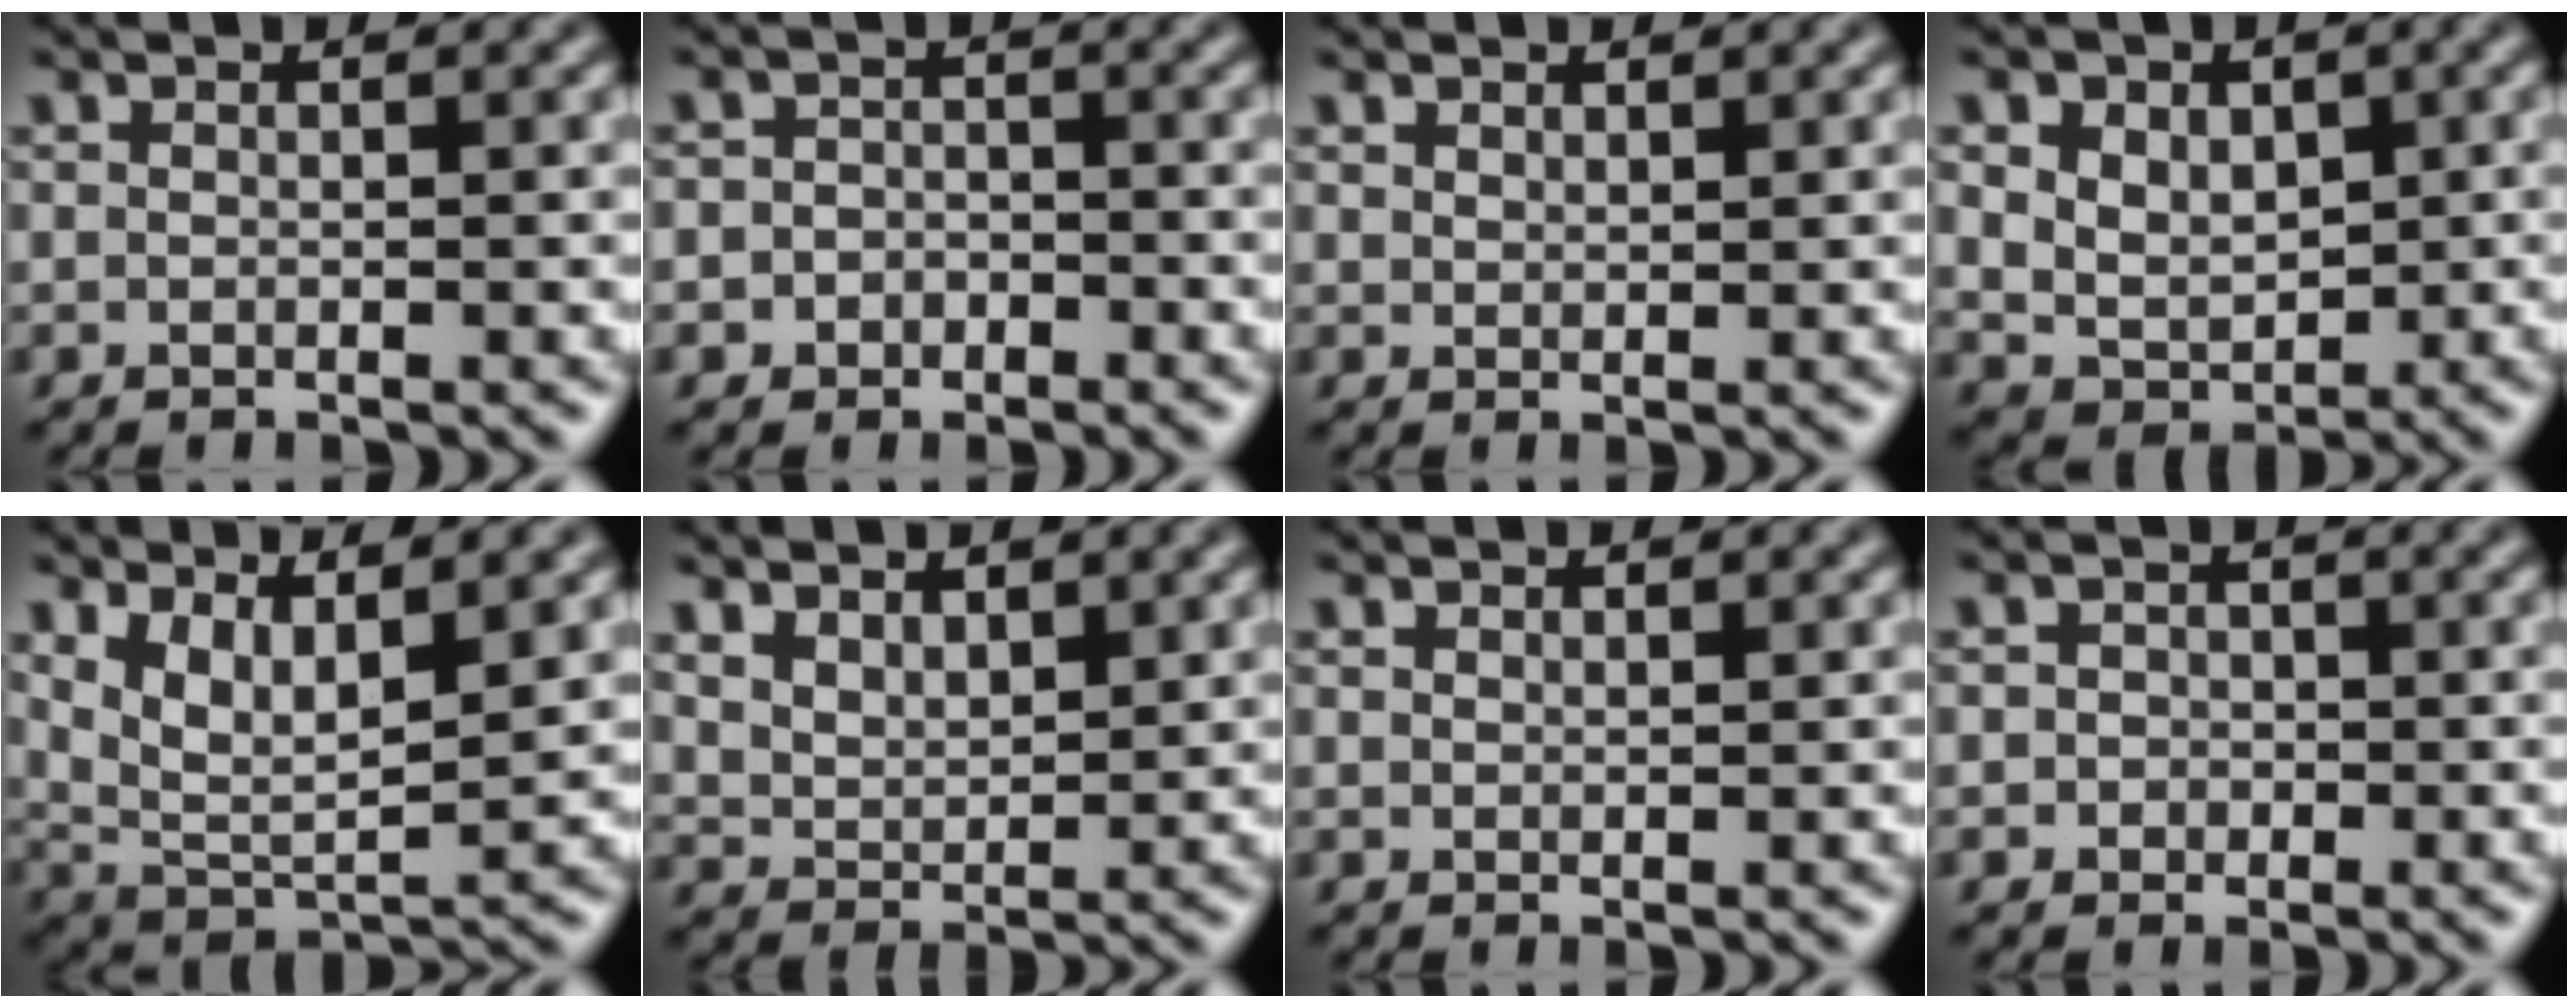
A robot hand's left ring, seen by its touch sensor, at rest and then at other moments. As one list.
[{"total": 2.2, "force": [-0.9, 1.9, 0.5], "torque": [0.019, 0.002, -0.028]}, {"total": 1.1, "force": [1.0, 0.5, 0.1], "torque": [-0.004, 0.000, 0.021]}, {"total": 6.8, "force": [1.9, 5.4, 3.6], "torque": [-0.067, 0.018, 0.026]}, {"total": 5.7, "force": [2.5, 2.4, 4.5], "torque": [-0.097, -0.017, 0.054]}, {"total": 4.8, "force": [3.1, 2.7, 2.3], "torque": [-0.060, 0.002, 0.062]}, {"total": 0.7, "force": [0.7, 0.3, 0.1], "torque": [-0.001, 0.000, 0.014]}, {"total": 1.9, "force": [-0.1, 1.8, 0.5], "torque": [0.010, 0.002, -0.016]}]